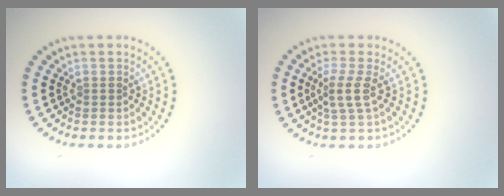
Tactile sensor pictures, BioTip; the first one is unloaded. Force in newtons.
{"total": 2.1, "press": 1.5, "slide": 1.5}